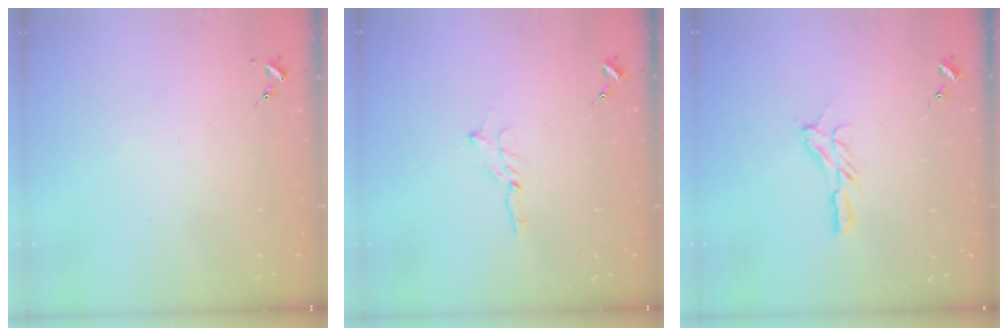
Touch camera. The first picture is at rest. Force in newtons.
{"total": 1.8, "press": 1.7, "slide": 0.2}
{"total": 7.7, "press": 7.7, "slide": 0.2}